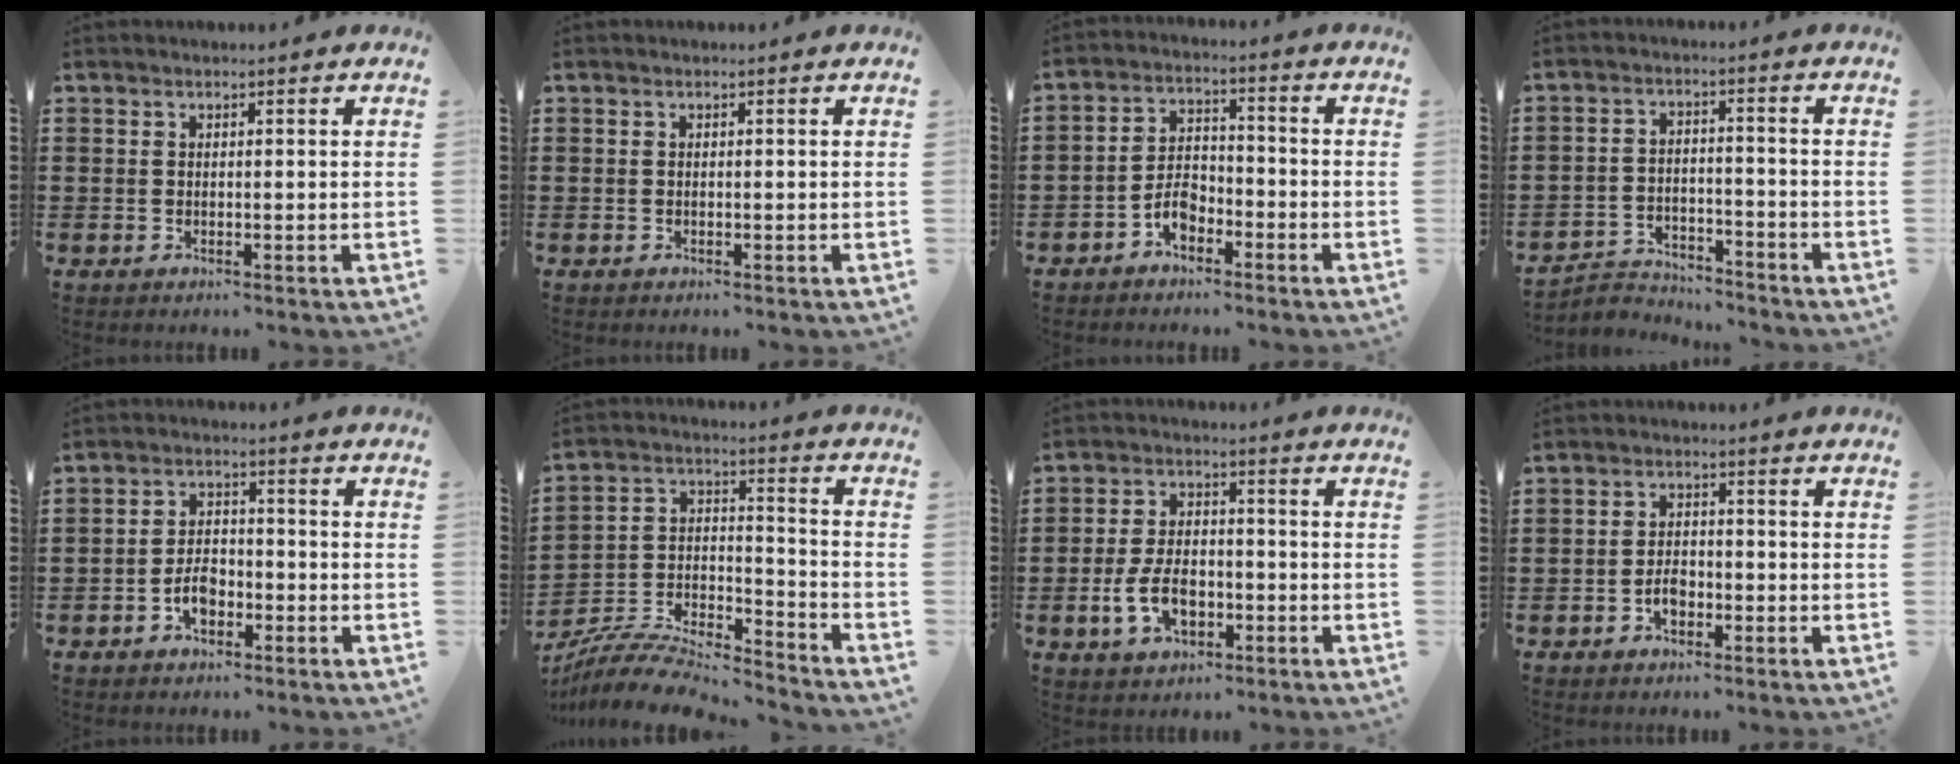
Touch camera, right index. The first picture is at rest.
{"total": 0.0}
{"total": 4.7, "force": [-2.8, 2.7, 2.8], "torque": [-0.063, 0.007, -0.056]}
{"total": 3.8, "force": [-3.8, 0.8, 0.2], "torque": [-0.010, 0.006, -0.079]}
{"total": 4.2, "force": [-2.0, 2.5, 2.8], "torque": [-0.065, 0.001, -0.042]}
{"total": 7.9, "force": [-7.5, 1.2, 2.3], "torque": [-0.050, 0.000, -0.150]}
{"total": 6.8, "force": [-2.3, 4.0, 5.0], "torque": [-0.113, 0.003, -0.047]}
{"total": 2.8, "force": [-1.4, 1.8, 1.7], "torque": [-0.033, 0.003, -0.026]}